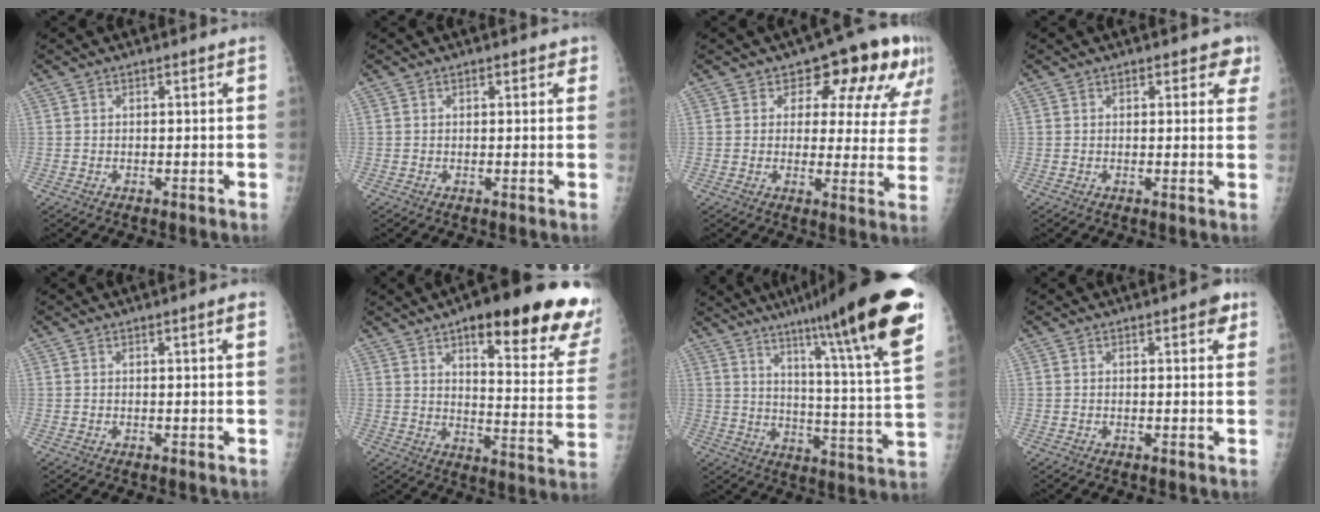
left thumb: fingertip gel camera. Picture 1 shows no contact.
{"total": 1.5, "force": [0.9, 0.9, 0.8], "torque": [0.009, -0.001, 0.006]}
{"total": 13.9, "force": [8.4, 7.7, 8.0], "torque": [-0.038, -0.037, 0.088]}
{"total": 3.7, "force": [2.3, 2.1, 2.0], "torque": [0.015, -0.006, 0.020]}
{"total": 1.9, "force": [0.9, 0.1, 1.6], "torque": [-0.024, -0.002, 0.012]}
{"total": 25.4, "force": [15.7, 6.4, 18.9], "torque": [-0.214, -0.063, 0.207]}
{"total": 26.1, "force": [16.8, 1.4, 20.0], "torque": [-0.280, -0.073, 0.242]}
{"total": 3.4, "force": [1.8, 1.3, 2.6], "torque": [-0.019, -0.003, 0.016]}